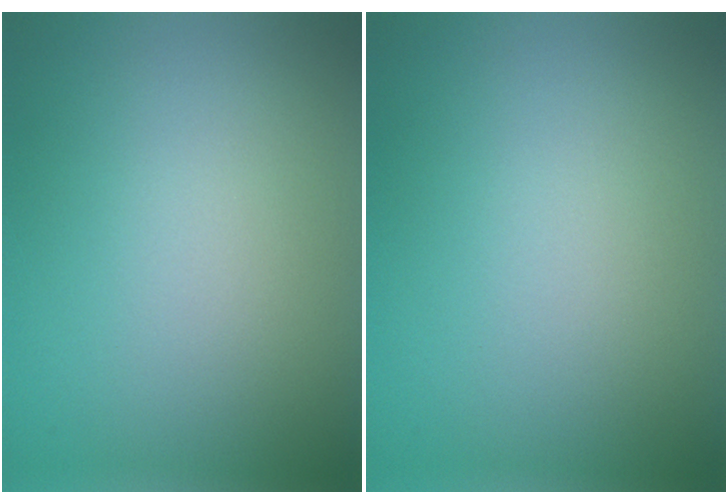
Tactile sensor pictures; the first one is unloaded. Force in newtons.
{"total": 0.0}